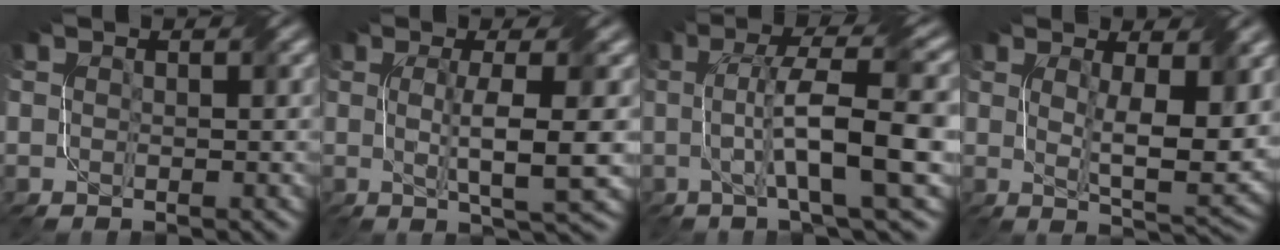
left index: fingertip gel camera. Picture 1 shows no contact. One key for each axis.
{"total": 5.8, "fx": -0.1, "fy": 0.9, "fz": 5.7, "tx": -0.096, "ty": -0.001, "tz": -0.001}
{"total": 9.8, "fx": -0.2, "fy": 1.7, "fz": 9.7, "tx": -0.144, "ty": 0.017, "tz": -0.006}
{"total": 7.2, "fx": 1.3, "fy": 2.0, "fz": 6.8, "tx": -0.116, "ty": -0.011, "tz": 0.029}